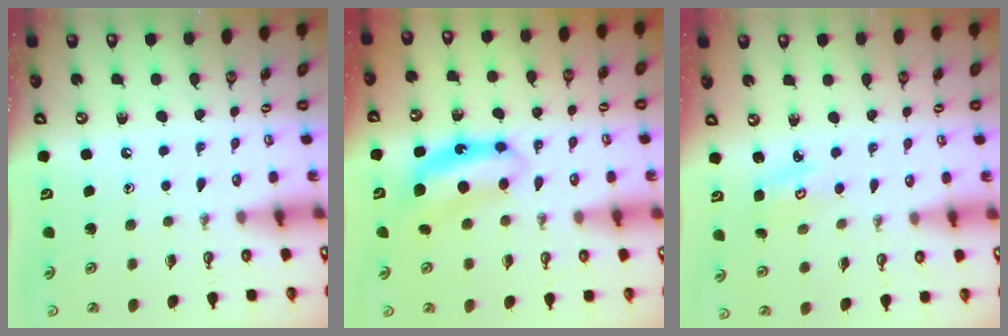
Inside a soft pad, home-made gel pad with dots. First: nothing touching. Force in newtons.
{"total": 7.7, "press": 7.7, "slide": 0.4}
{"total": 3.1, "press": 3.1, "slide": 0.4}